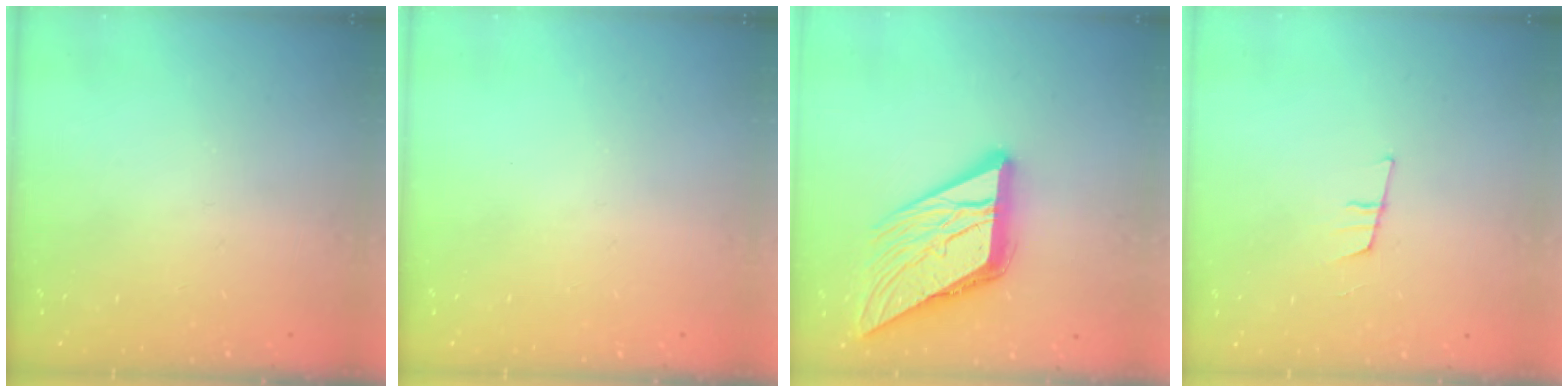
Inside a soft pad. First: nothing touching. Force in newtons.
{"total": 0.0}
{"total": 17.1, "press": 17.1, "slide": 1.8}
{"total": 7.6, "press": 7.0, "slide": 3.0}